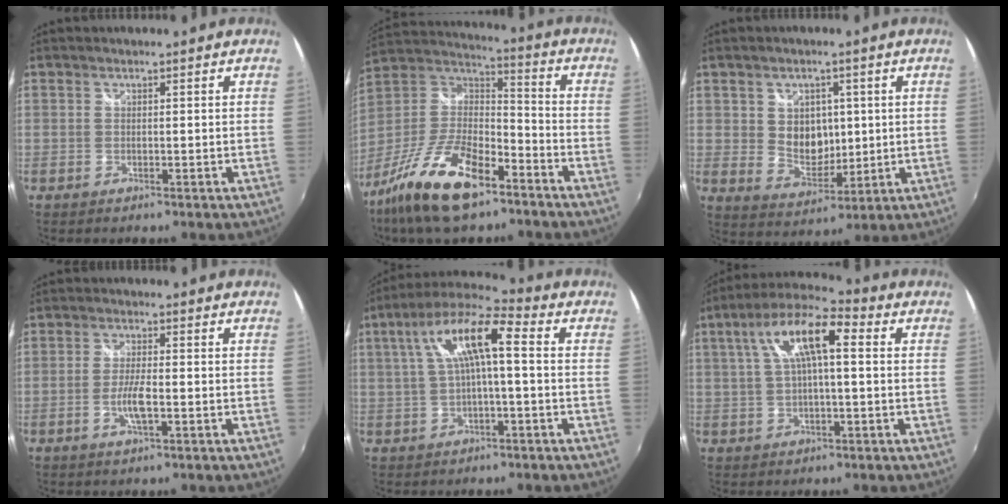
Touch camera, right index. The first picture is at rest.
{"total": 20.3, "force": [-12.4, 7.8, 14.1], "torque": [-0.294, -0.022, -0.229]}
{"total": 7.6, "force": [1.2, 6.1, 4.3], "torque": [-0.072, -0.002, 0.034]}
{"total": 4.6, "force": [-1.5, 0.8, 4.3], "torque": [-0.086, -0.002, -0.029]}
{"total": 11.7, "force": [1.5, 2.8, 11.3], "torque": [-0.215, 0.028, 0.025]}
{"total": 11.6, "force": [2.5, 3.5, 10.8], "torque": [-0.199, 0.027, 0.039]}